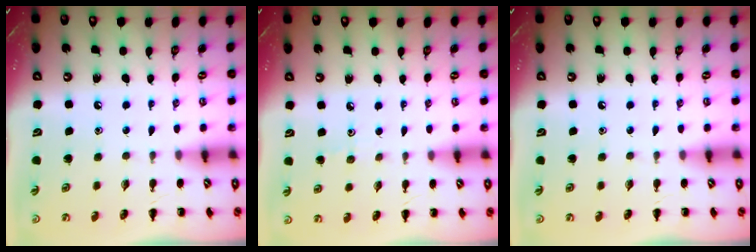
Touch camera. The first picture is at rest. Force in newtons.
{"total": 2.9, "press": 2.7, "slide": 1.2}
{"total": 0.0}